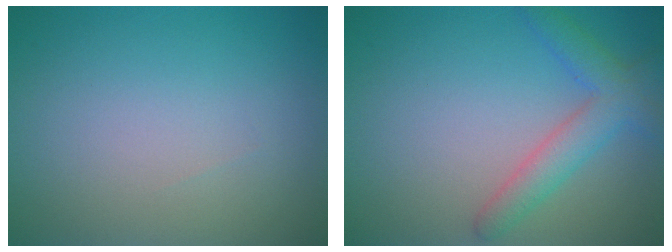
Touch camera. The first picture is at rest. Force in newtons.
{"total": 3.6, "press": 3.6, "slide": 0.1}